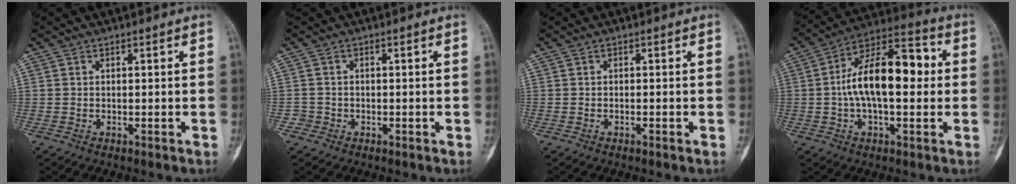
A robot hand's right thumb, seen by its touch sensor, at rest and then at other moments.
{"total": 1.5, "force": [-0.7, 1.3, -0.2], "torque": [0.014, 0.008, -0.020]}
{"total": 0.6, "force": [-0.3, 0.0, 0.5], "torque": [-0.015, 0.004, -0.002]}
{"total": 17.4, "force": [0.8, 8.3, 15.2], "torque": [-0.244, 0.037, 0.005]}